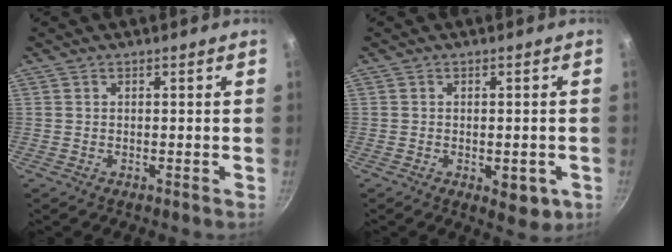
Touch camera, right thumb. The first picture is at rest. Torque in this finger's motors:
{"motor_torque": [-0.29, 0.31, -0.14, 0.03, 0.10]}